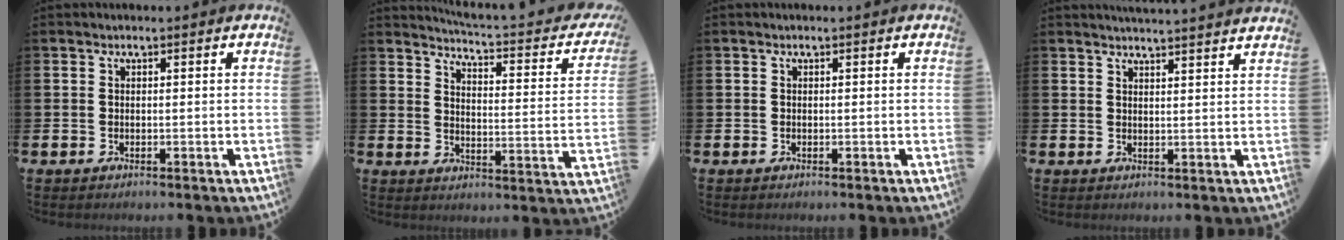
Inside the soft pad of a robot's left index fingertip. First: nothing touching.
{"total": 3.5, "force": [3.3, 0.0, 1.3], "torque": [-0.038, -0.038, 0.045]}
{"total": 0.0}
{"total": 3.2, "force": [3.2, -0.6, -0.2], "torque": [0.001, -0.022, 0.057]}